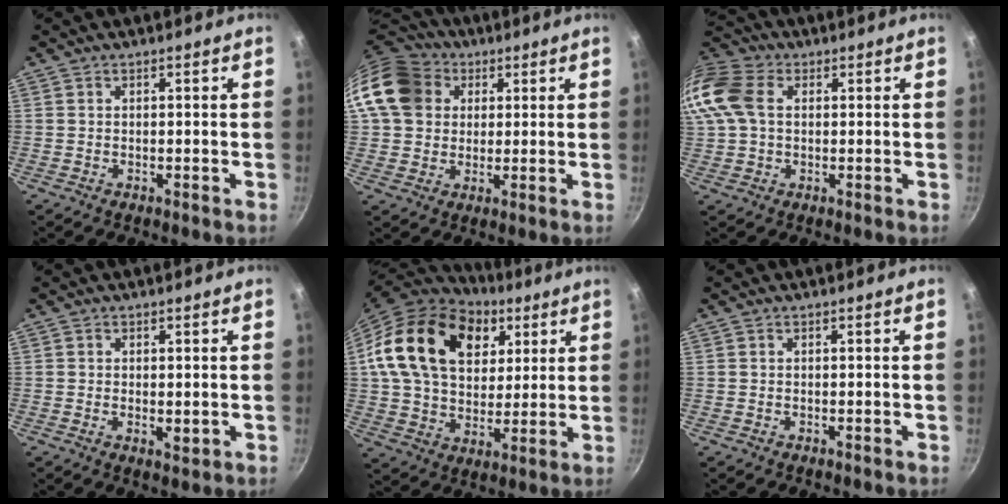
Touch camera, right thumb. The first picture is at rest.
{"total": 14.5, "force": [4.1, 12.1, 7.0], "torque": [-0.116, 0.019, 0.065]}
{"total": 14.7, "force": [2.7, 10.6, 9.8], "torque": [-0.224, 0.030, 0.039]}
{"total": 2.1, "force": [0.1, 1.2, 1.7], "torque": [-0.028, -0.006, 0.002]}
{"total": 24.1, "force": [8.9, 16.7, 15.0], "torque": [-0.236, -0.006, 0.150]}
{"total": 0.0}